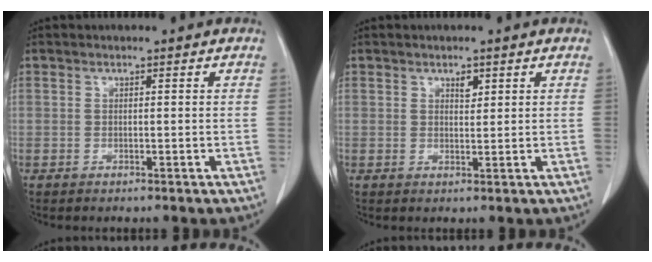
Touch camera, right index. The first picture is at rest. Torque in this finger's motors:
{"motor_torque": [0.01, 0.04, 0.01, 0.00]}